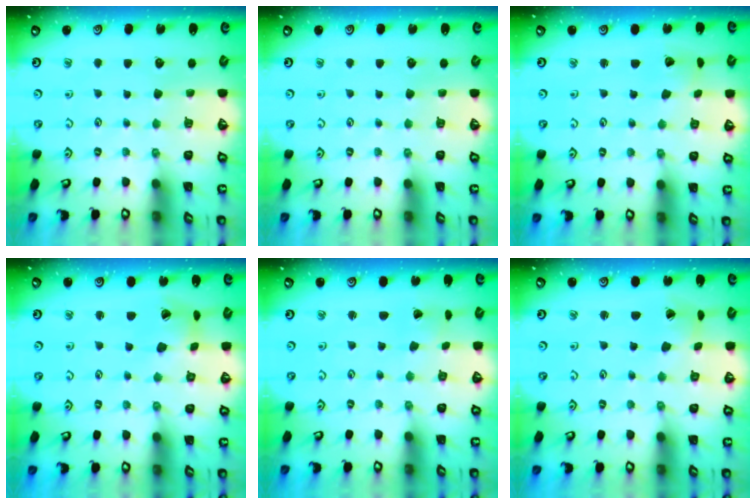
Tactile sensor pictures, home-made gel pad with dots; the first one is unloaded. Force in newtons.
{"total": 0.0}
{"total": 2.2, "press": 2.2, "slide": 0.1}
{"total": 5.3, "press": 5.3, "slide": 0.6}
{"total": 0.0}
{"total": 1.7, "press": 1.7, "slide": 0.2}